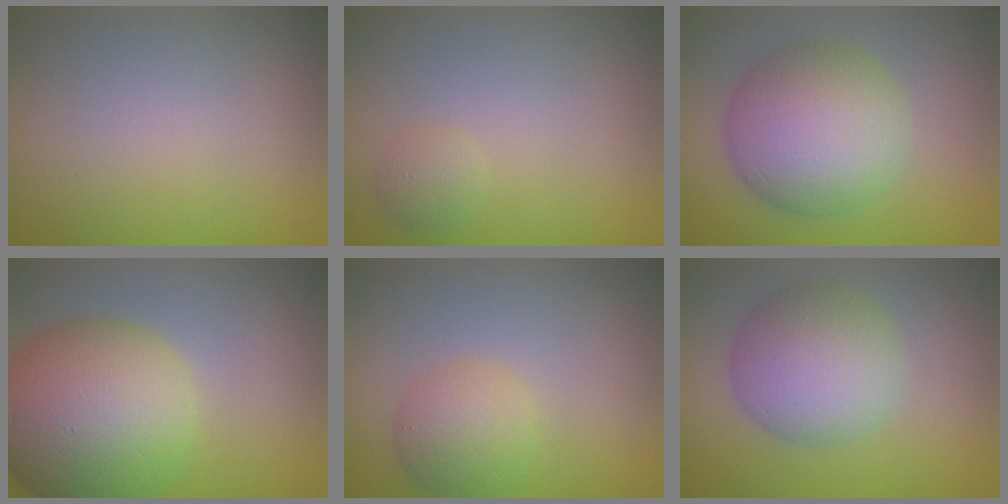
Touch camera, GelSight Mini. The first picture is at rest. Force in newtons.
{"total": 1.2, "press": 1.2, "slide": 0.0}
{"total": 8.7, "press": 8.7, "slide": 0.3}
{"total": 12.2, "press": 12.2, "slide": 0.2}
{"total": 3.2, "press": 3.2, "slide": 0.0}
{"total": 6.6, "press": 6.6, "slide": 0.3}